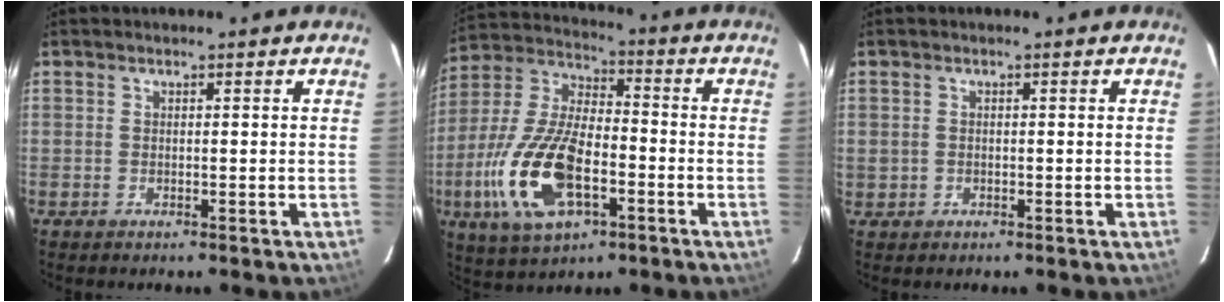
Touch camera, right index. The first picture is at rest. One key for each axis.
{"total": 19.0, "fx": -6.4, "fy": 8.8, "fz": 15.6, "tx": -0.343, "ty": -0.011, "tz": -0.116}
{"total": 1.6, "fx": -0.2, "fy": 1.6, "fz": 0.3, "tx": -0.005, "ty": 0.001, "tz": 0.000}